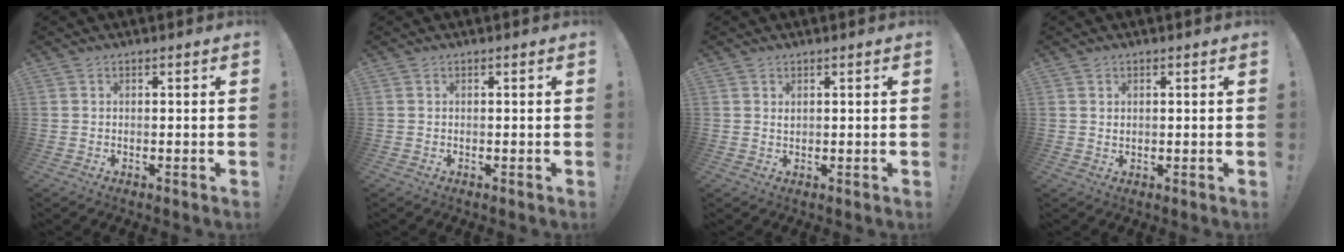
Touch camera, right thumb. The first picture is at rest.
{"total": 0.0}
{"total": 0.8, "force": [0.6, 0.3, 0.4], "torque": [-0.002, -0.003, 0.012]}
{"total": 0.9, "force": [0.6, 0.7, 0.2], "torque": [-0.004, 0.000, 0.011]}